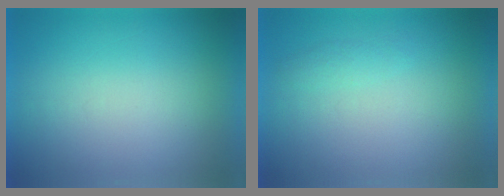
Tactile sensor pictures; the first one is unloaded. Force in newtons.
{"total": 1.4}